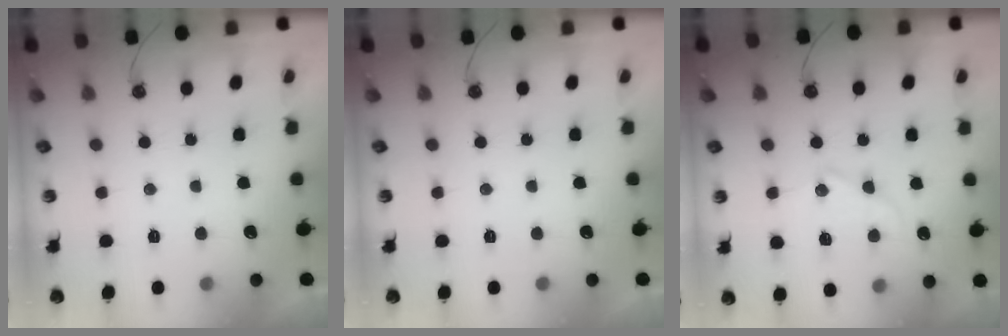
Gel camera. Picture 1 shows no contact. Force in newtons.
{"total": 0.0}
{"total": 13.1, "press": 13.1, "slide": 1.2}